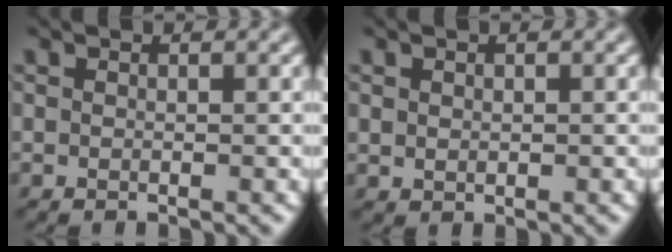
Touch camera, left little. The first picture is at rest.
{"total": 0.6, "force": [0.2, 0.6, 0.2], "torque": [-0.005, -0.003, 0.009]}